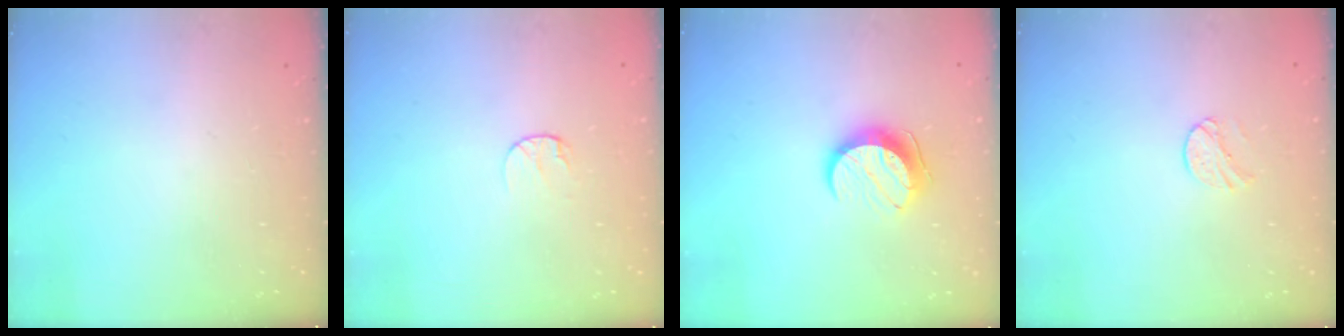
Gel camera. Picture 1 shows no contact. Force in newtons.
{"total": 5.7, "press": 5.6, "slide": 0.6}
{"total": 9.4, "press": 9.4, "slide": 0.5}
{"total": 5.8, "press": 5.8, "slide": 0.6}